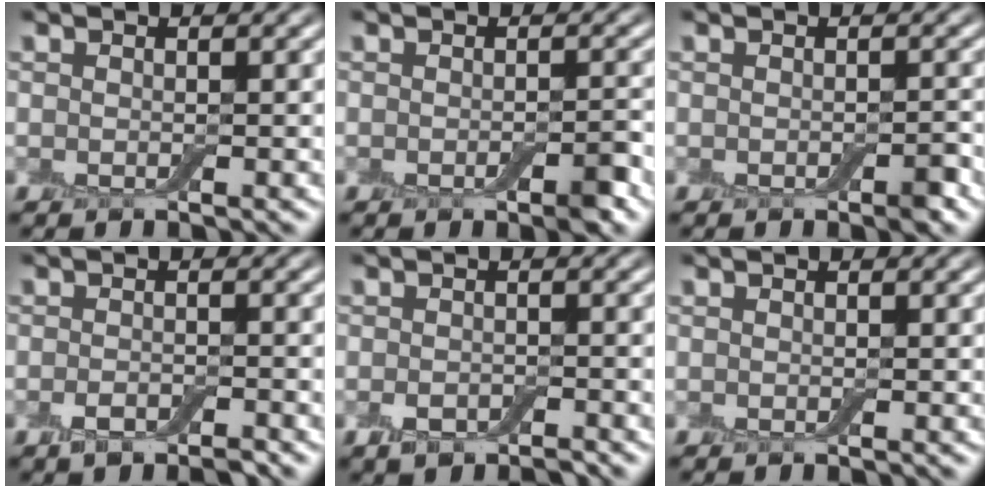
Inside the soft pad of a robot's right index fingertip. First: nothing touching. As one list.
[{"total": 1.9, "force": [-0.9, 0.5, 1.6], "torque": [-0.021, -0.001, -0.013]}, {"total": 1.2, "force": [-0.6, 0.4, 1.0], "torque": [-0.014, -0.001, -0.009]}, {"total": 2.1, "force": [-1.4, 0.8, 1.4], "torque": [-0.026, -0.002, -0.026]}, {"total": 2.3, "force": [-1.5, 1.1, 1.4], "torque": [-0.024, -0.002, -0.029]}, {"total": 0.0}]